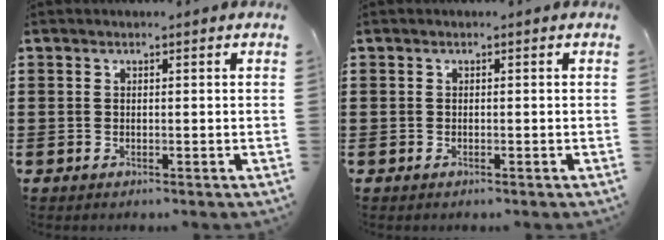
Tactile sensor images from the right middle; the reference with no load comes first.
{"total": 0.0}